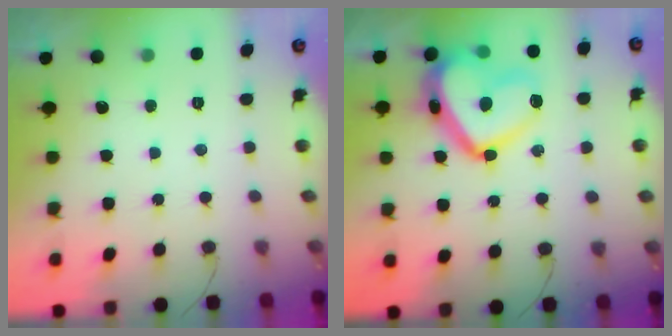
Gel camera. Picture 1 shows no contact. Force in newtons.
{"total": 20.7, "press": 20.6, "slide": 1.2}